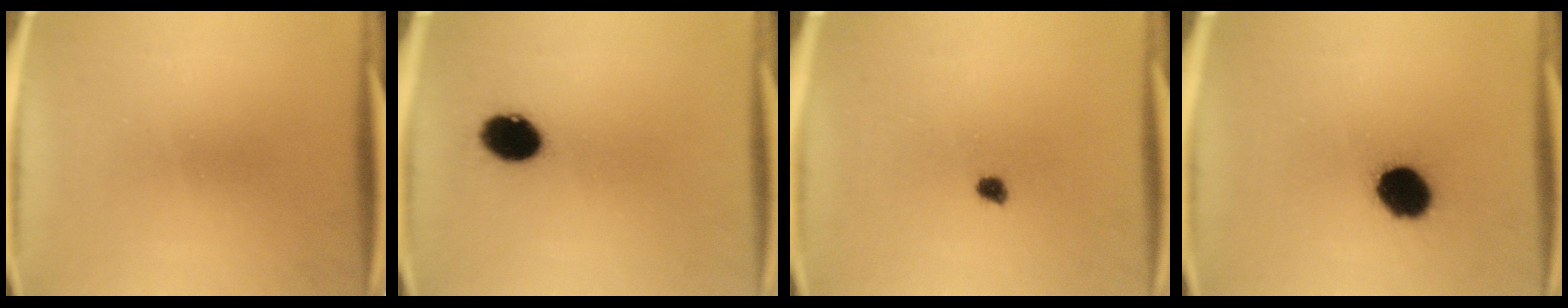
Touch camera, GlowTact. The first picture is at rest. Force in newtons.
{"total": 8.6}
{"total": 1.8}
{"total": 10.8}